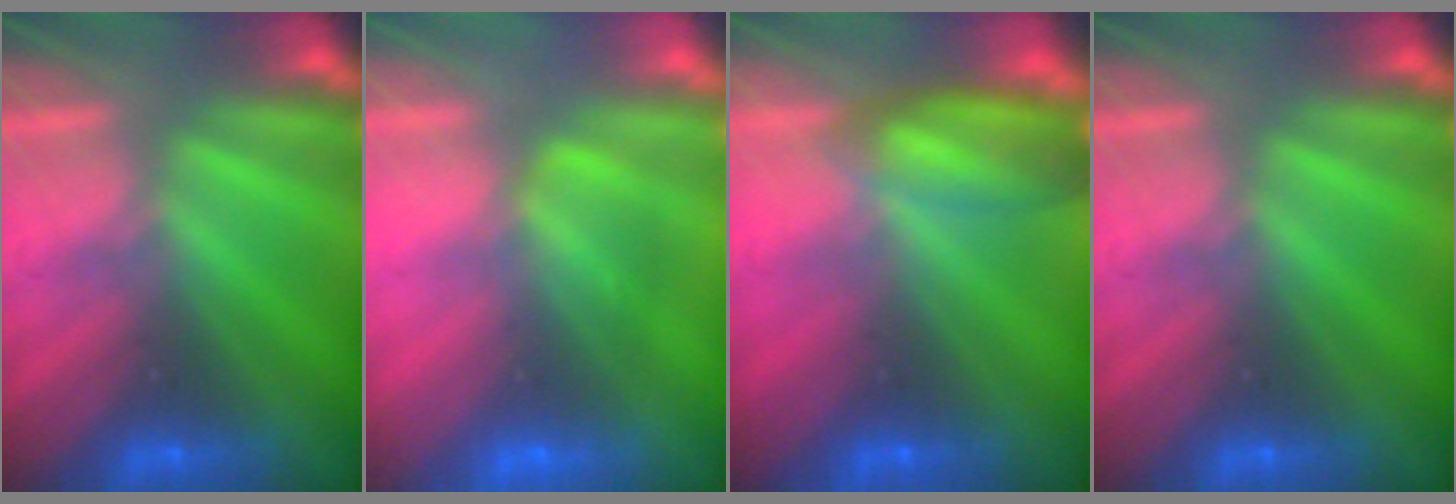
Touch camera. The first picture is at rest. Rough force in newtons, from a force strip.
{"total": 2.7}
{"total": 7.4}
{"total": 0.0}